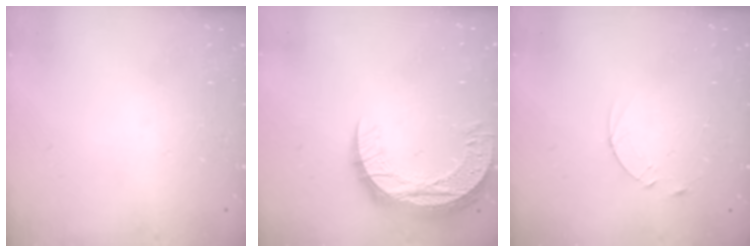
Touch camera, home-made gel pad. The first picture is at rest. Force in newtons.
{"total": 12.7, "press": 12.7, "slide": 0.9}
{"total": 2.4, "press": 2.3, "slide": 0.2}